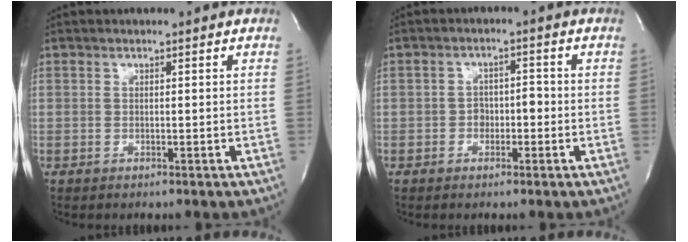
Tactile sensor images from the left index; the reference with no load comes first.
{"total": 2.7, "force": [-0.9, 1.9, 1.7], "torque": [-0.020, 0.013, -0.015]}